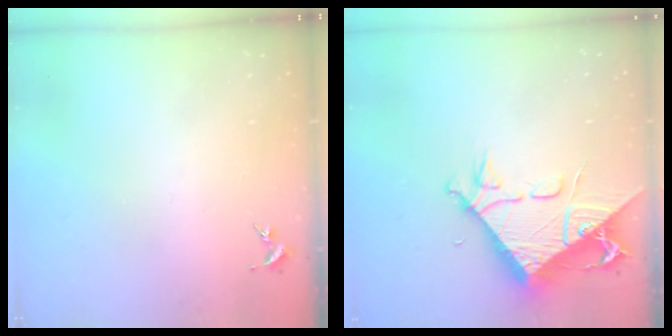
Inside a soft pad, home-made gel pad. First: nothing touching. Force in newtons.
{"total": 9.7, "press": 9.7, "slide": 1.3}